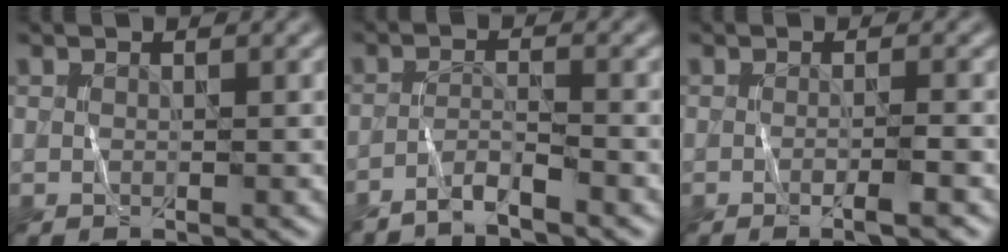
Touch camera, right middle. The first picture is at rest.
{"total": 2.2, "force": [-2.0, 0.0, 0.9], "torque": [-0.016, 0.008, -0.046]}
{"total": 2.1, "force": [-0.8, 0.3, 1.9], "torque": [-0.023, 0.004, -0.017]}